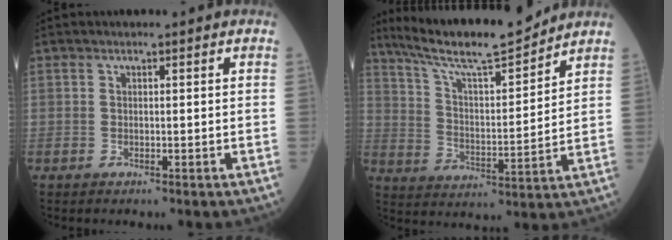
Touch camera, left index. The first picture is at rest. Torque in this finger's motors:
{"motor_torque": [-0.23, -0.60, 0.26, 0.10]}